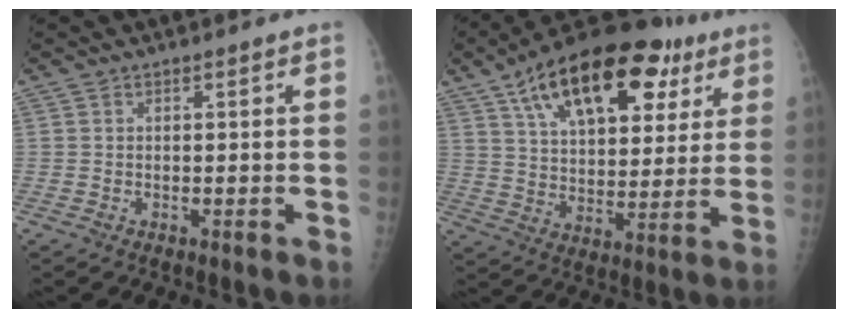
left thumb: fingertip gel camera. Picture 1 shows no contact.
{"total": 25.1, "force": [12.5, 12.6, 17.7], "torque": [-0.244, -0.004, 0.197]}